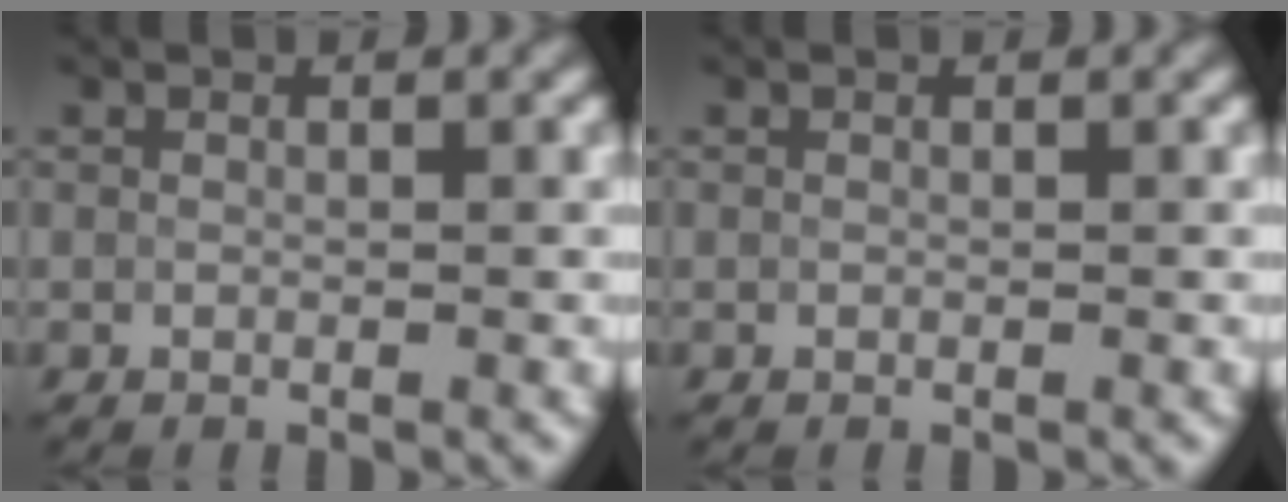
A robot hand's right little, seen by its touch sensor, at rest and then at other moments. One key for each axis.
{"total": 0.0}